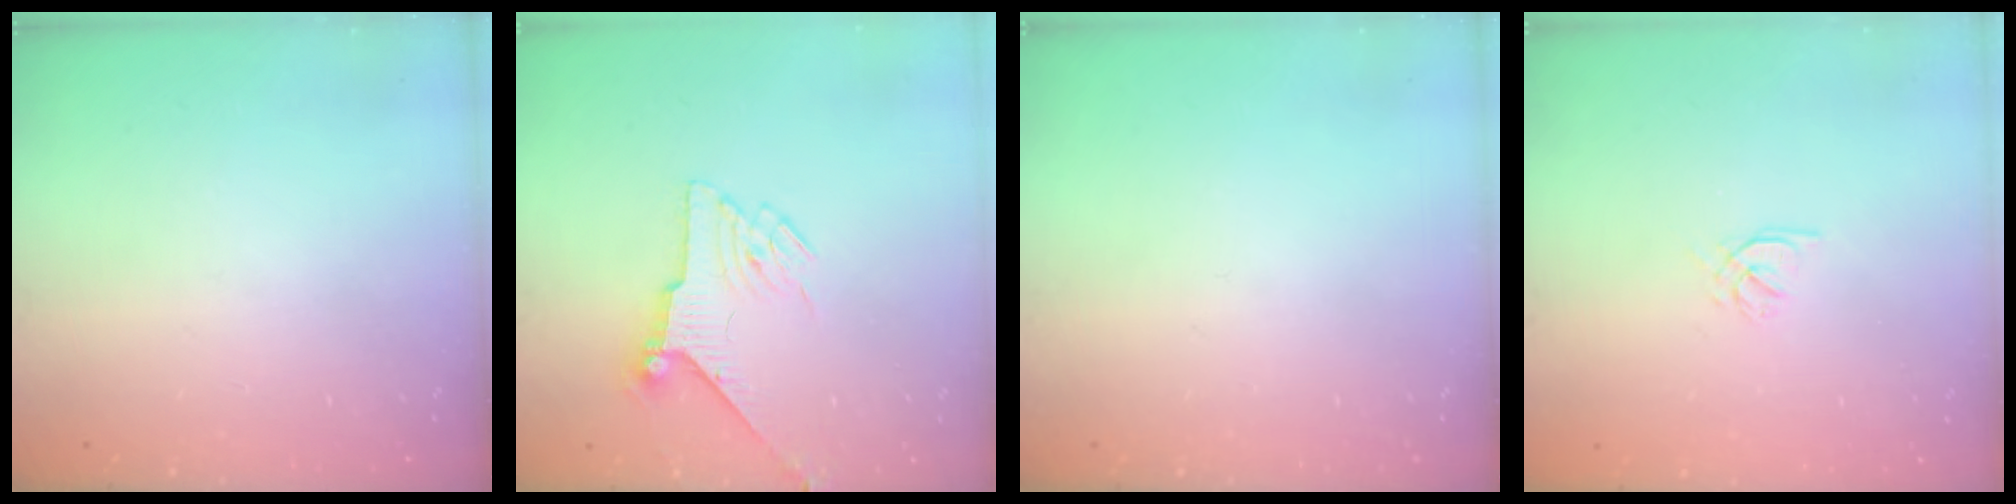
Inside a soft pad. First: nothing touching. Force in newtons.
{"total": 6.3, "press": 6.2, "slide": 1.0}
{"total": 0.0}
{"total": 2.0, "press": 1.9, "slide": 0.5}